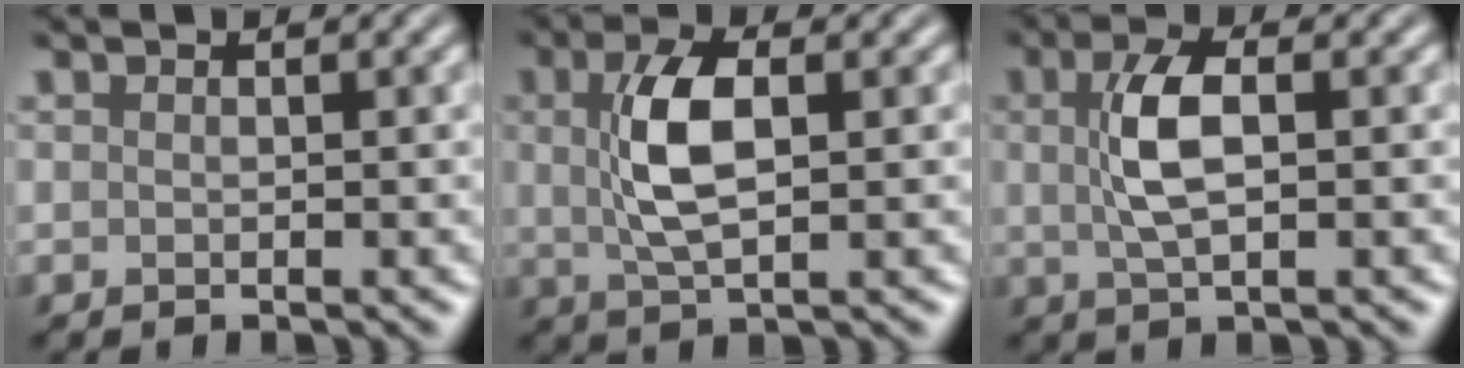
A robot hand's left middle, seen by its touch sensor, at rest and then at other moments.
{"total": 5.2, "force": [0.8, 2.2, 4.6], "torque": [-0.102, 0.009, 0.016]}
{"total": 4.2, "force": [0.6, 1.6, 3.8], "torque": [-0.087, 0.008, 0.010]}